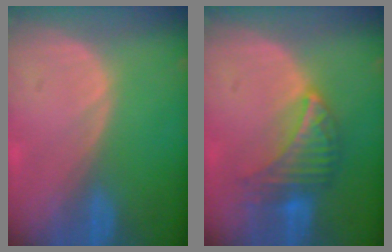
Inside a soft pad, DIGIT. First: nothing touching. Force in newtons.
{"total": 6.5, "press": 6.5, "slide": 1.0}